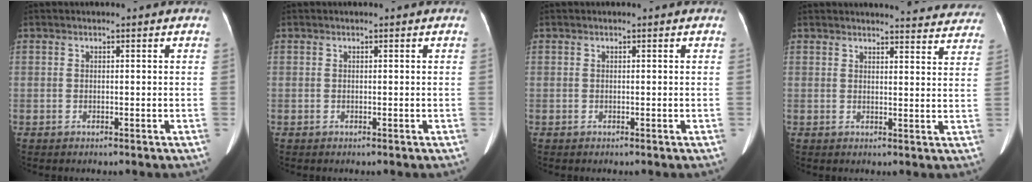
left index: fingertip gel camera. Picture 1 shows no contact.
{"total": 0.0}
{"total": 0.0}
{"total": 14.3, "force": [13.9, 2.2, 2.7], "torque": [-0.002, -0.044, 0.131]}